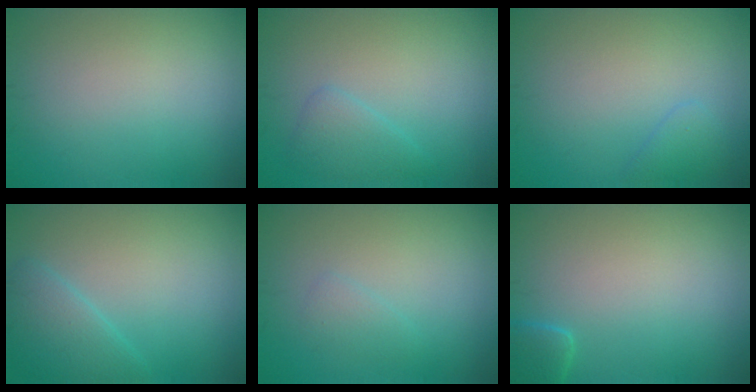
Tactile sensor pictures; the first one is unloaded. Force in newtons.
{"total": 2.0, "press": 2.0, "slide": 0.2}
{"total": 1.2, "press": 1.2, "slide": 0.1}
{"total": 2.8, "press": 2.8, "slide": 0.1}
{"total": 1.1, "press": 1.1, "slide": 0.1}
{"total": 1.7, "press": 1.7, "slide": 0.2}